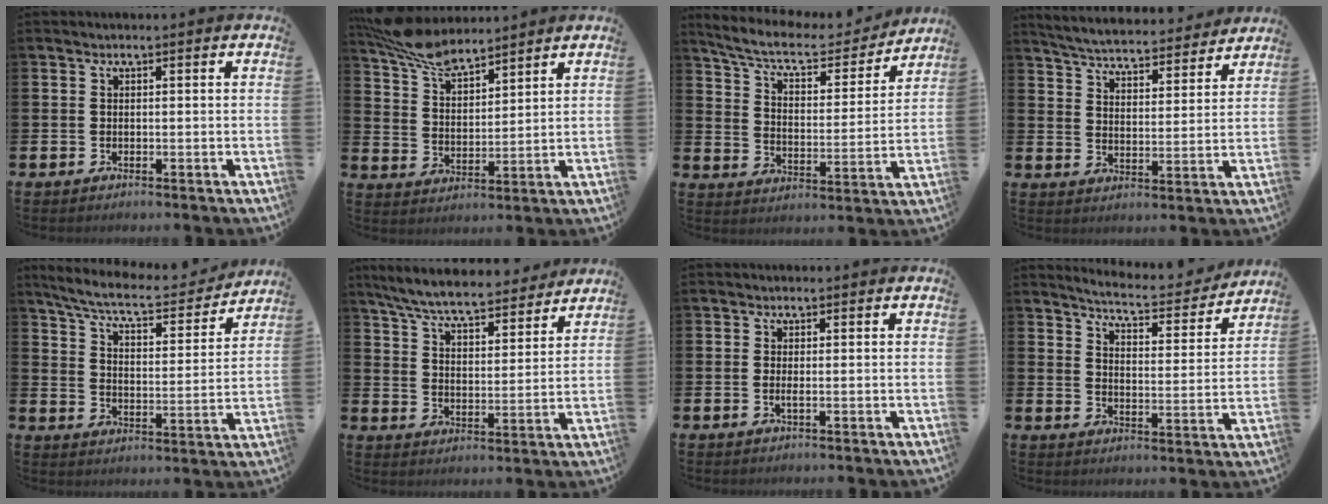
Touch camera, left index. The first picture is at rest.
{"total": 7.8, "force": [7.2, 1.8, 2.5], "torque": [-0.076, -0.029, 0.133]}
{"total": 8.3, "force": [7.3, 2.0, 3.3], "torque": [-0.092, -0.050, 0.121]}
{"total": 5.2, "force": [5.2, 0.6, 0.7], "torque": [-0.039, -0.042, 0.087]}
{"total": 7.6, "force": [6.9, 1.2, 3.0], "torque": [-0.091, -0.044, 0.116]}
{"total": 7.5, "force": [7.0, 1.1, 2.5], "torque": [-0.080, -0.046, 0.121]}
{"total": 0.6, "force": [0.0, -0.1, 0.6], "torque": [-0.011, -0.004, 0.000]}
{"total": 5.3, "force": [5.2, 0.3, 1.2], "torque": [-0.041, -0.042, 0.083]}